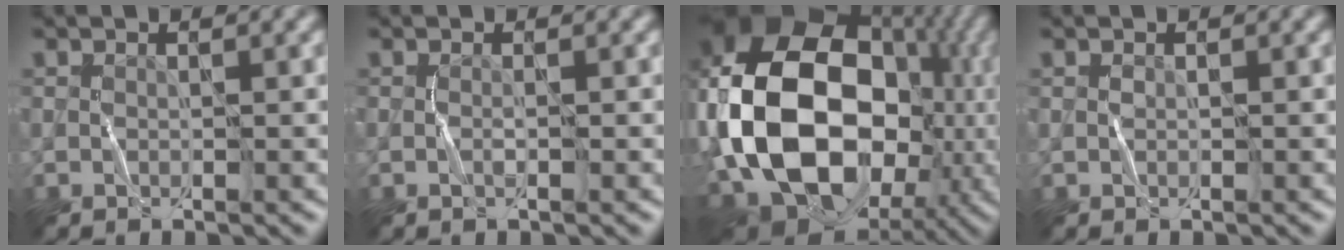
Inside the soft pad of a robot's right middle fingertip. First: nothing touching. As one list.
[{"total": 0.5, "force": [-0.2, -0.2, 0.4], "torque": [-0.009, -0.001, -0.006]}, {"total": 20.1, "force": [-0.8, 15.0, 13.3], "torque": [-0.296, -0.003, -0.019]}, {"total": 0.0}]